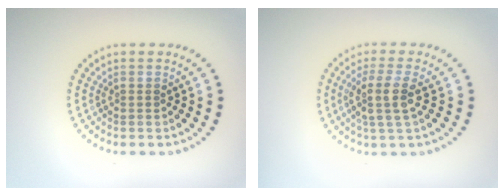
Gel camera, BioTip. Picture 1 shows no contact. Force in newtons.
{"total": 3.1, "press": 2.4, "slide": 1.9}